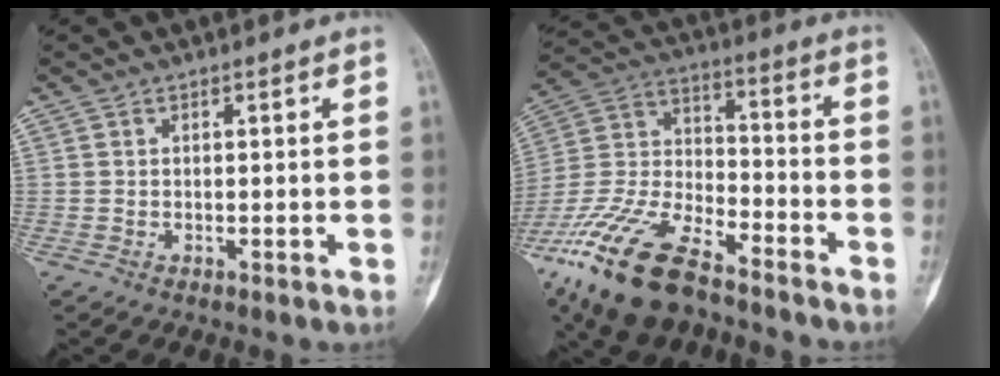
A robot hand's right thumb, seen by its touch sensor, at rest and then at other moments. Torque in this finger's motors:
{"motor_torque": [1.13, -0.22, 1.56, -1.21, 0.21]}